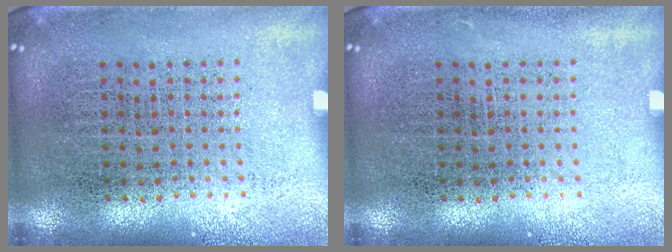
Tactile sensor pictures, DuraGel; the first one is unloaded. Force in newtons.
{"total": 0.0}